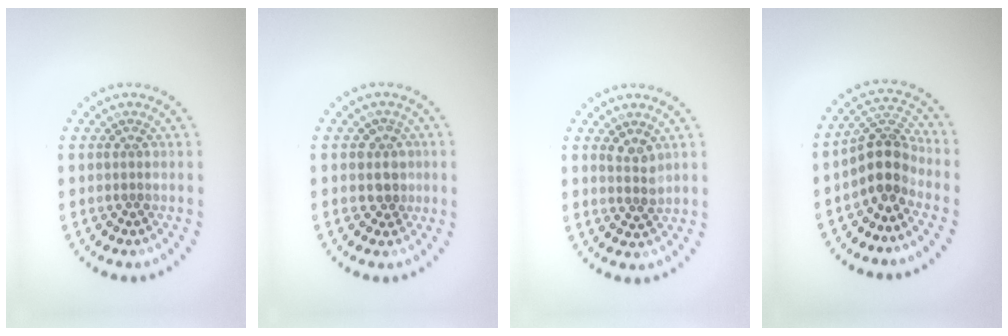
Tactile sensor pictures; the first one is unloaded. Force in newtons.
{"total": 2.2, "press": 1.9, "slide": 1.2}
{"total": 1.4, "press": 1.2, "slide": 0.7}
{"total": 4.0, "press": 3.1, "slide": 2.5}